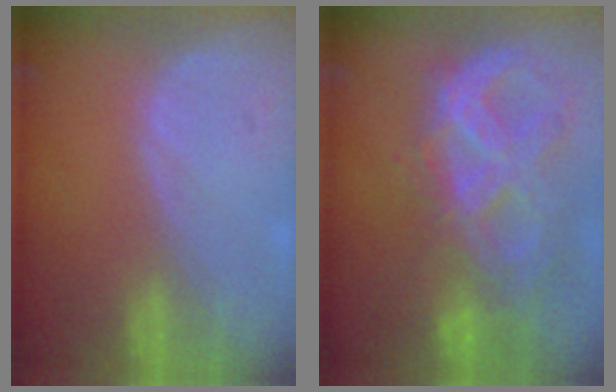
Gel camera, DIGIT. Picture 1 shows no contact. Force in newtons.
{"total": 10.9, "press": 9.2, "slide": 5.7}